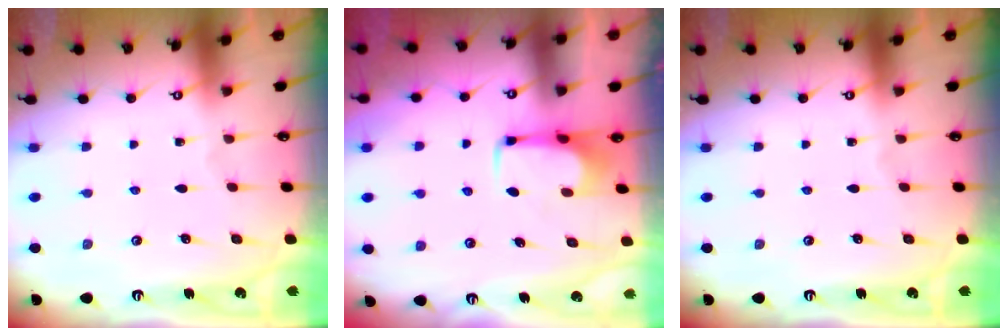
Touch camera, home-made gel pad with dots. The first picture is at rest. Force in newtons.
{"total": 1.7, "press": 1.7, "slide": 0.4}
{"total": 0.0}